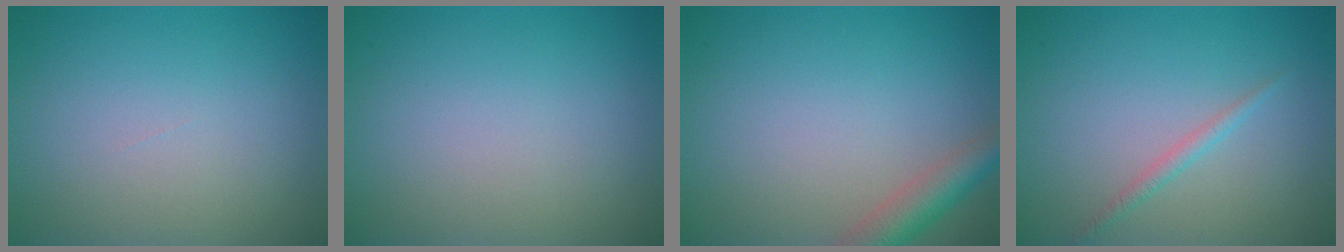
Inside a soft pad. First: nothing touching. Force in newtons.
{"total": 0.0}
{"total": 3.4, "press": 3.4, "slide": 0.2}
{"total": 1.1, "press": 1.1, "slide": 0.0}